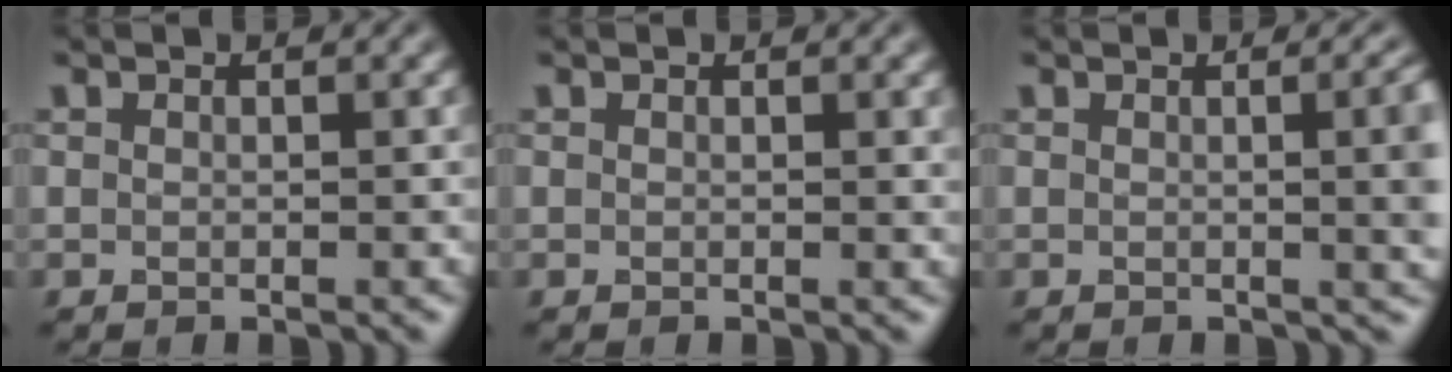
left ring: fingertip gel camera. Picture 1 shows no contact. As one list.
[{"total": 0.5, "force": [0.2, 0.1, 0.5], "torque": [-0.002, 0.000, 0.002]}, {"total": 4.8, "force": [0.1, 1.7, 4.5], "torque": [-0.033, 0.006, 0.002]}]